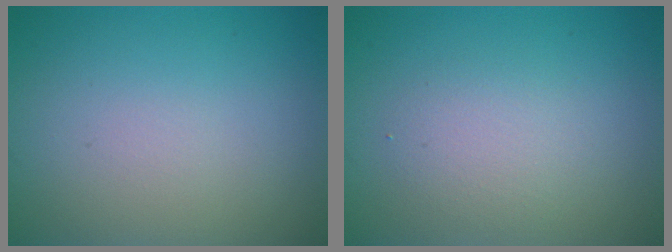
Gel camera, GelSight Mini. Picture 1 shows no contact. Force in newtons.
{"total": 2.3, "press": 2.3, "slide": 0.1}